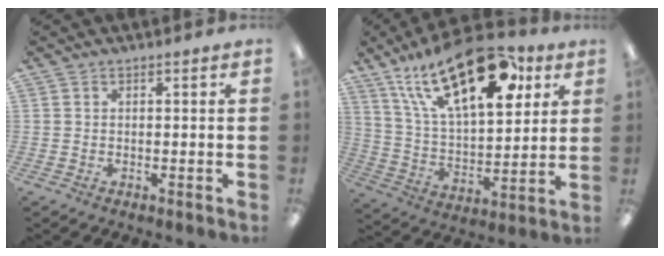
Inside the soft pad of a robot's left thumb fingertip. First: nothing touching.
{"total": 26.0, "force": [14.6, 12.3, 17.7], "torque": [-0.300, -0.060, 0.247]}